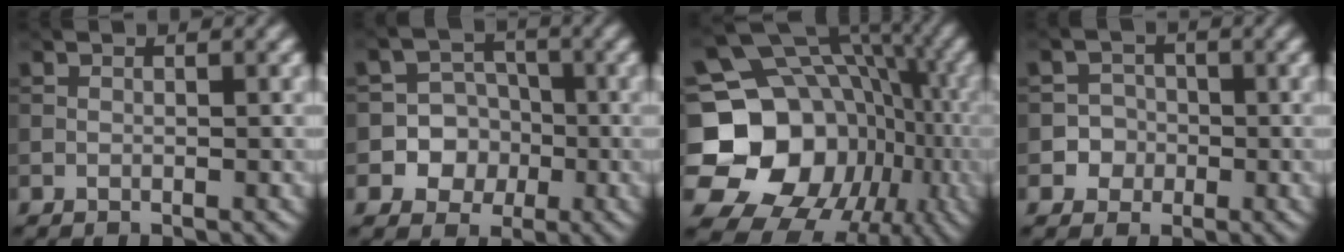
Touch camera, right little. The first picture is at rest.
{"total": 6.1, "force": [-1.7, 5.7, 1.2], "torque": [0.001, 0.016, -0.049]}
{"total": 18.0, "force": [-3.5, 15.4, 8.5], "torque": [-0.163, -0.015, -0.078]}
{"total": 2.9, "force": [-0.9, 2.8, 0.3], "torque": [0.022, 0.004, -0.028]}